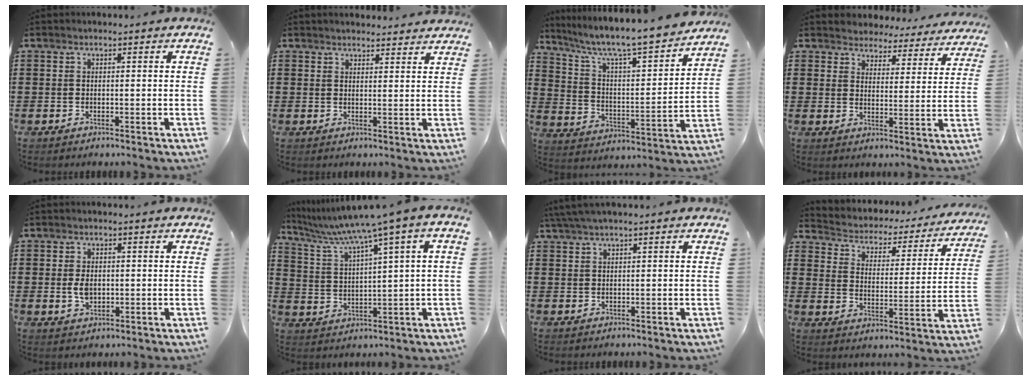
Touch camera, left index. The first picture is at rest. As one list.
[{"total": 2.2, "force": [2.2, 0.2, 0.0], "torque": [-0.005, -0.003, 0.042]}, {"total": 7.3, "force": [6.4, 0.4, 3.5], "torque": [-0.097, -0.052, 0.101]}, {"total": 4.5, "force": [4.4, 0.8, -0.3], "torque": [-0.022, -0.030, 0.076]}, {"total": 3.4, "force": [0.2, 2.1, 2.7], "torque": [-0.062, 0.003, 0.001]}, {"total": 5.9, "force": [3.9, -0.6, 4.4], "torque": [-0.105, -0.035, 0.057]}, {"total": 1.9, "force": [1.2, 0.0, 1.5], "torque": [-0.030, 0.000, 0.023]}, {"total": 2.0, "force": [1.9, 0.8, 0.2], "torque": [-0.023, -0.023, 0.019]}]